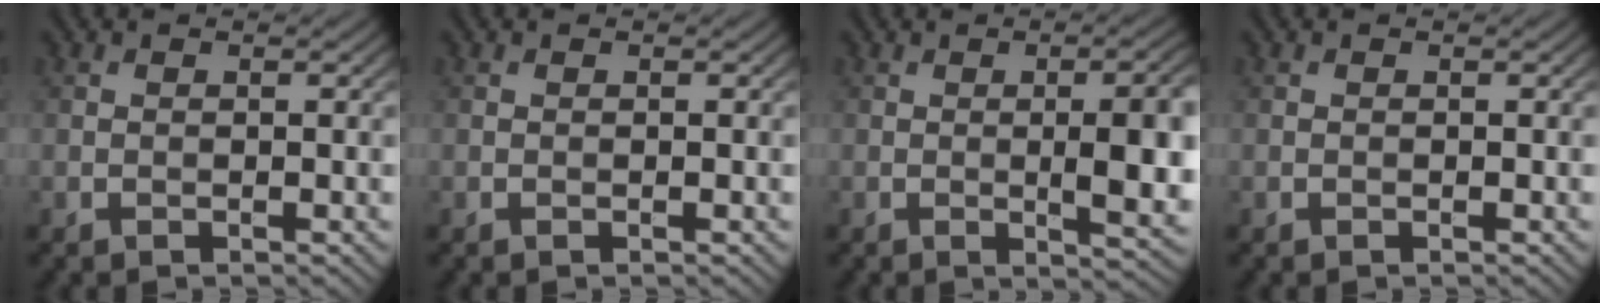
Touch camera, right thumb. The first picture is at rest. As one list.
[{"total": 0.0}, {"total": 7.7, "force": [-0.2, 2.2, 7.4], "torque": [-0.107, -0.002, 0.000]}, {"total": 0.0}]